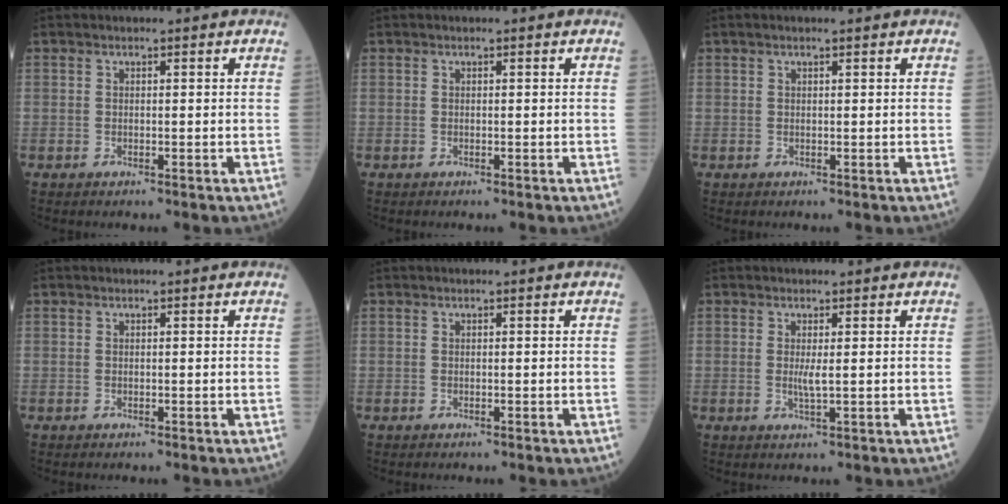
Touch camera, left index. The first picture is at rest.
{"total": 0.0}
{"total": 1.6, "force": [1.2, 0.1, 1.1], "torque": [-0.021, 0.015, 0.018]}
{"total": 0.0}
{"total": 0.0}
{"total": 1.7, "force": [0.2, 0.0, 1.6], "torque": [-0.038, -0.003, 0.005]}